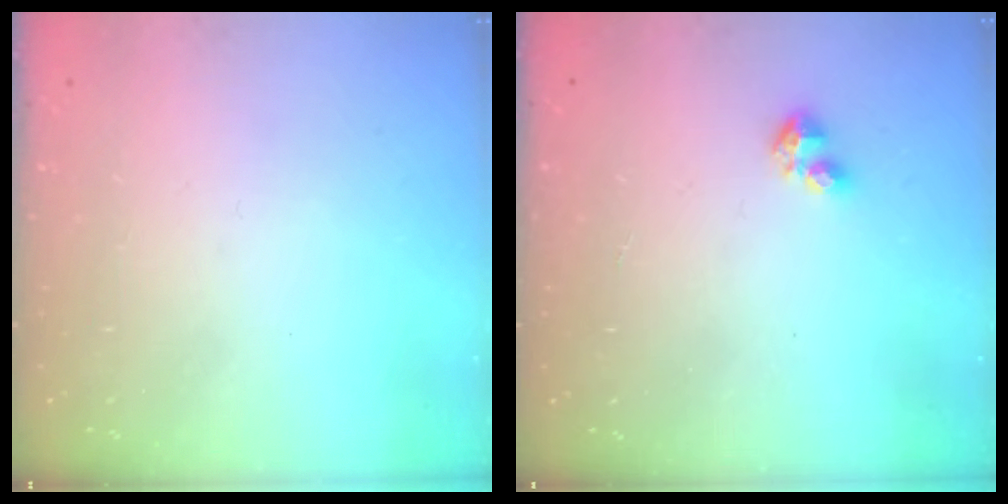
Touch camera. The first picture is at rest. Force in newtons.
{"total": 2.4, "press": 2.4, "slide": 0.5}